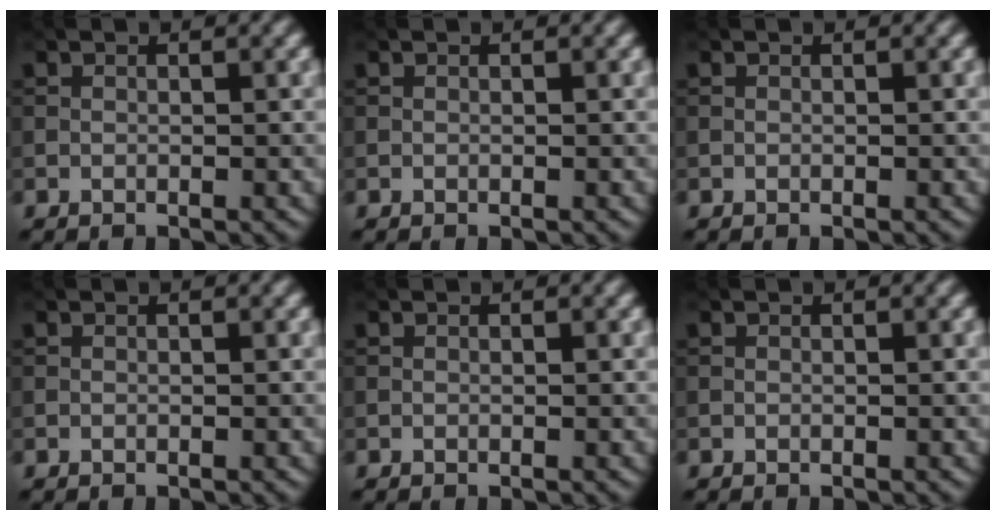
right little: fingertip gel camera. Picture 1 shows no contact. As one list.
[{"total": 0.0}, {"total": 0.0}, {"total": 0.0}, {"total": 0.0}, {"total": 0.0}]